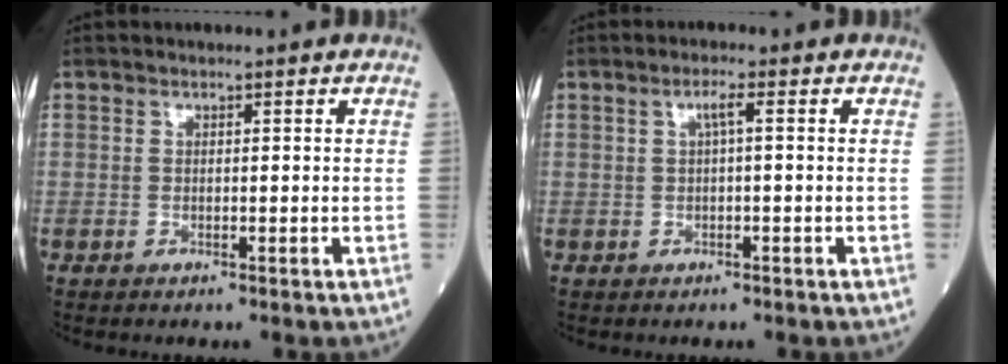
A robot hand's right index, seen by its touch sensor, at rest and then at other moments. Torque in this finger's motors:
{"motor_torque": [0.30, 0.02, 0.01, 0.02]}